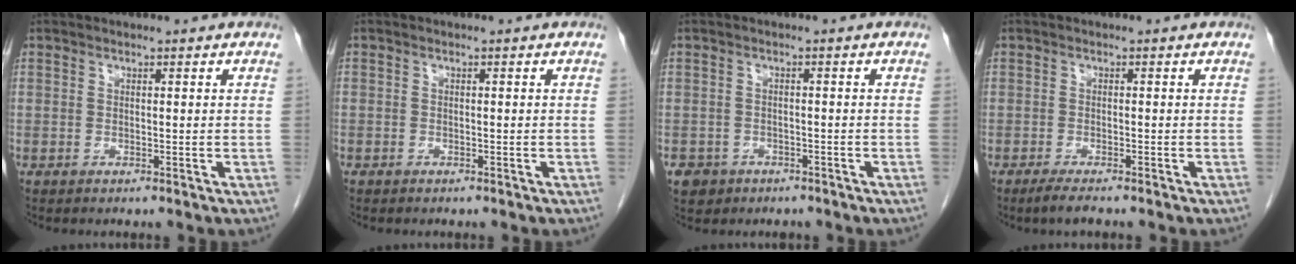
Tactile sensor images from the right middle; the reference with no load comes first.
{"total": 0.7, "force": [-0.5, 0.5, 0.0], "torque": [-0.009, 0.003, -0.010]}
{"total": 4.2, "force": [-2.7, 3.2, 0.6], "torque": [-0.015, 0.005, -0.038]}
{"total": 2.4, "force": [-1.9, 0.0, 1.4], "torque": [-0.036, -0.009, -0.035]}